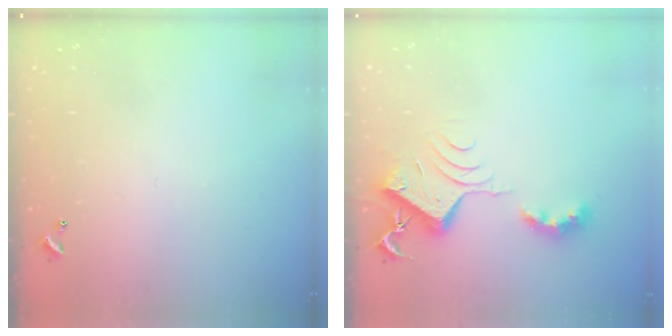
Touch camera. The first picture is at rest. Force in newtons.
{"total": 7.1, "press": 7.1, "slide": 0.8}